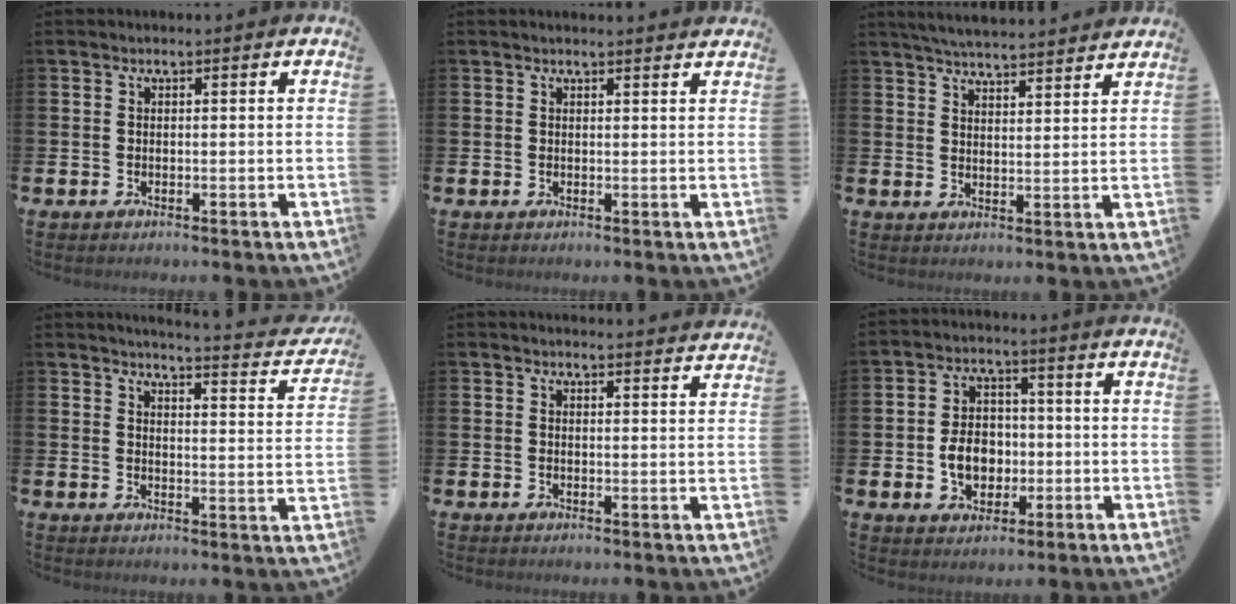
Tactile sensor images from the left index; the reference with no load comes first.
{"total": 1.1, "force": [1.0, -0.1, 0.0], "torque": [0.015, -0.009, 0.016]}
{"total": 5.2, "force": [5.2, 0.0, 0.6], "torque": [-0.016, -0.034, 0.091]}
{"total": 3.9, "force": [3.8, -0.1, 0.7], "torque": [-0.011, -0.040, 0.057]}
{"total": 2.4, "force": [2.3, -0.1, -0.2], "torque": [0.016, -0.021, 0.039]}
{"total": 5.9, "force": [-0.9, 4.7, 3.4], "torque": [-0.050, 0.006, -0.024]}